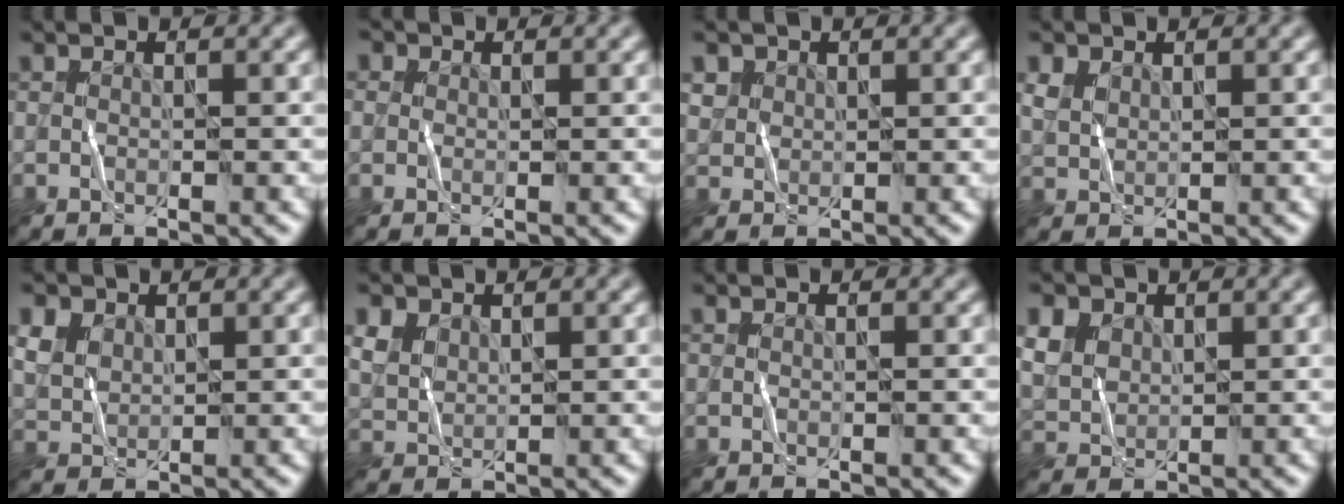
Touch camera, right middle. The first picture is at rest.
{"total": 2.6, "force": [1.3, 1.9, 1.2], "torque": [-0.002, 0.027, -0.018]}
{"total": 1.4, "force": [1.0, 0.9, -0.3], "torque": [-0.002, 0.003, 0.018]}
{"total": 1.5, "force": [1.0, 1.0, 0.3], "torque": [-0.019, 0.001, 0.025]}
{"total": 2.5, "force": [1.5, 1.8, 0.7], "torque": [-0.031, 0.006, 0.029]}
{"total": 2.0, "force": [1.3, 1.4, 0.5], "torque": [-0.026, 0.002, 0.030]}
{"total": 0.0}
{"total": 3.2, "force": [1.8, 2.4, 1.1], "torque": [-0.043, 0.011, 0.031]}